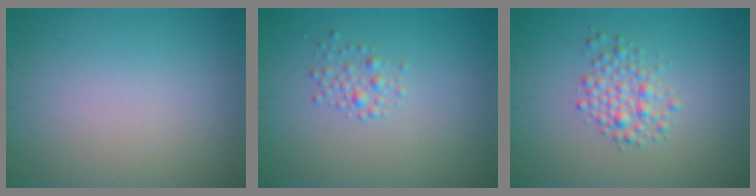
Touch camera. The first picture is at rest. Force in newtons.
{"total": 1.3, "press": 1.3, "slide": 0.0}
{"total": 2.4, "press": 2.4, "slide": 0.1}